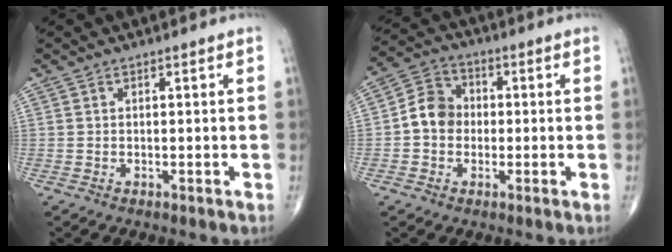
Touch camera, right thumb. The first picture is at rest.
{"total": 7.3, "force": [-0.6, 6.2, 3.8], "torque": [-0.049, 0.026, -0.024]}